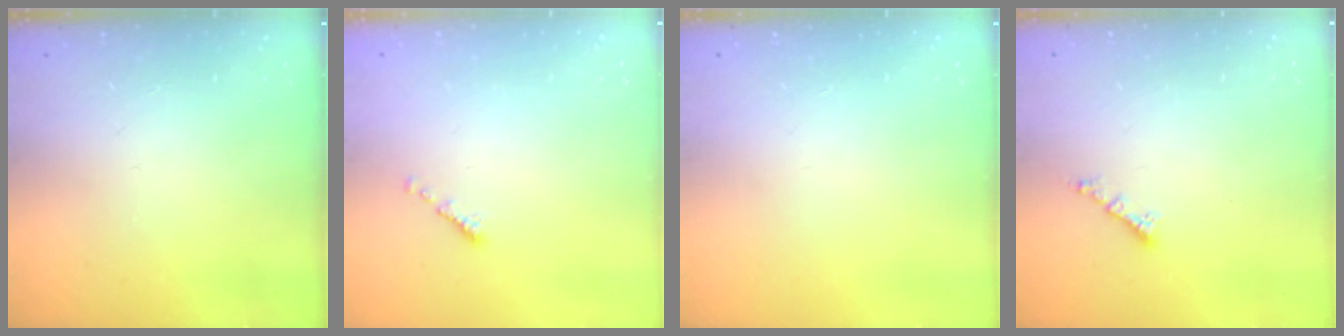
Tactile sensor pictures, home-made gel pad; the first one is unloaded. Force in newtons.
{"total": 0.6, "press": 0.5, "slide": 0.3}
{"total": 0.0}
{"total": 1.8, "press": 1.8, "slide": 0.2}